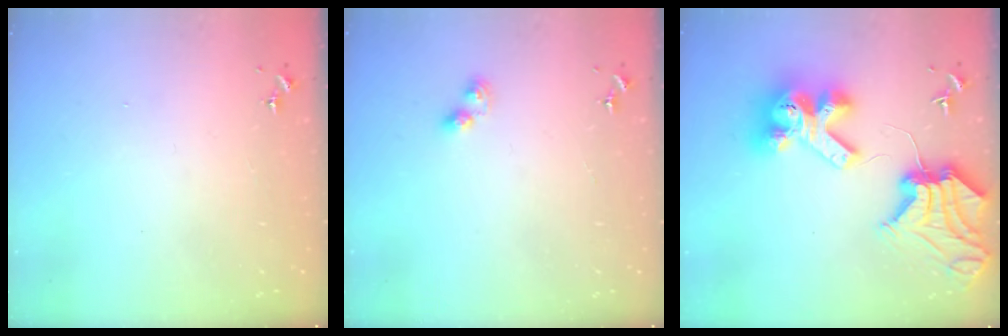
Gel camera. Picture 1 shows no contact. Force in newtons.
{"total": 2.8, "press": 2.8, "slide": 0.5}
{"total": 17.7, "press": 17.6, "slide": 2.3}